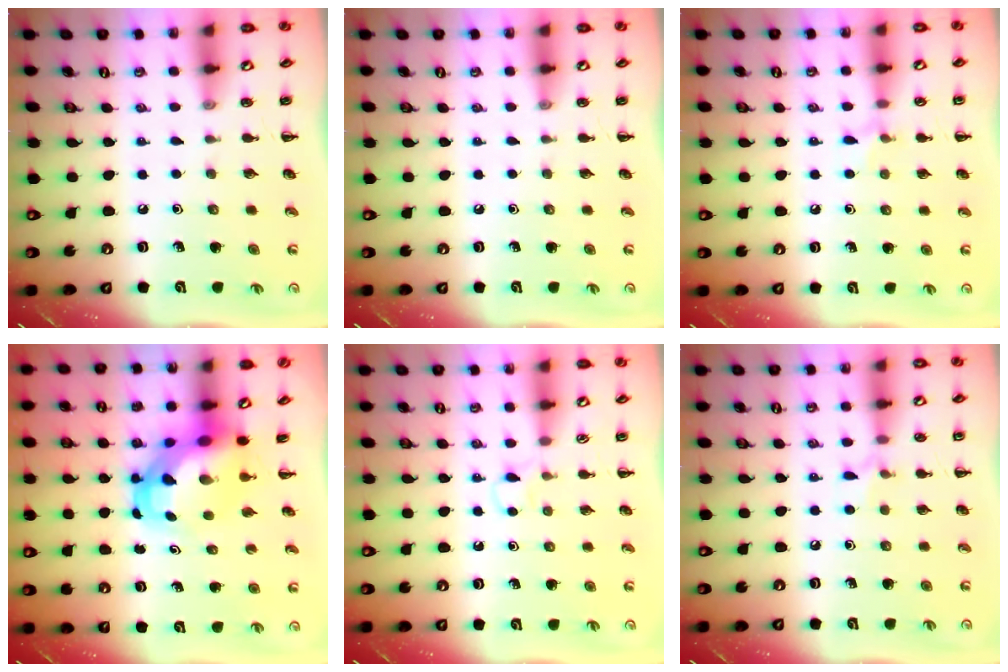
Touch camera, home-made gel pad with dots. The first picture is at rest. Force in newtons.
{"total": 0.0}
{"total": 5.1, "press": 4.8, "slide": 1.7}
{"total": 6.3, "press": 6.1, "slide": 1.6}
{"total": 2.8, "press": 2.6, "slide": 1.2}
{"total": 5.9, "press": 5.5, "slide": 2.0}